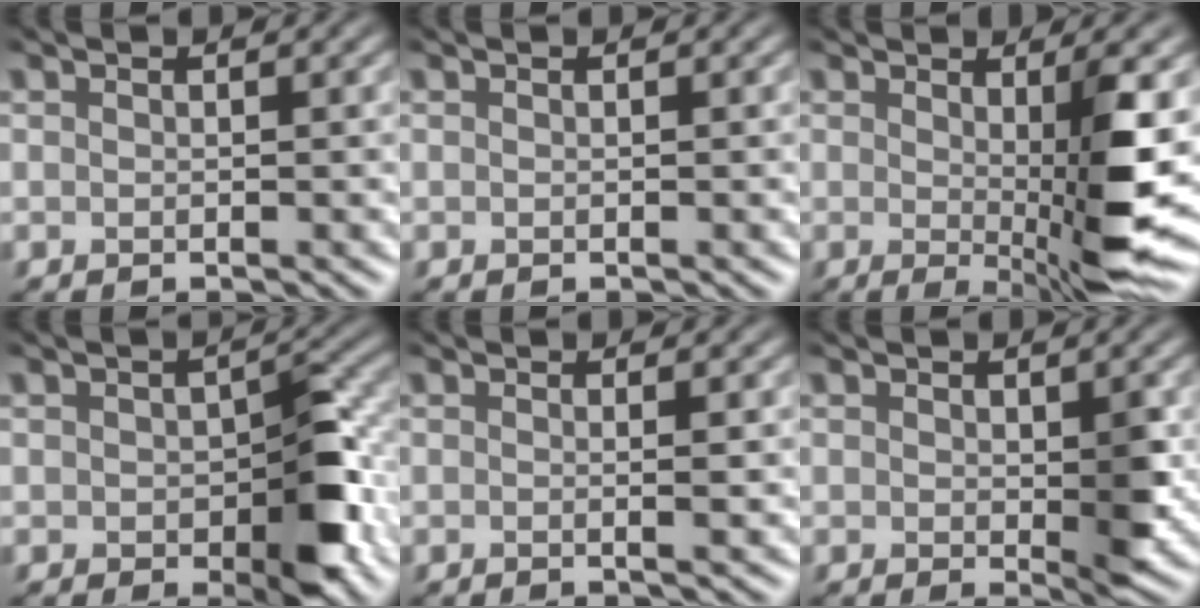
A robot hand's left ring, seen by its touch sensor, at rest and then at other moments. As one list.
[{"total": 0.0}, {"total": 7.3, "force": [0.0, 1.3, 7.1], "torque": [-0.100, -0.017, 0.008]}, {"total": 5.3, "force": [-1.2, 2.9, 4.3], "torque": [-0.066, -0.009, -0.010]}, {"total": 1.6, "force": [-0.2, 0.5, 1.5], "torque": [-0.024, 0.003, -0.013]}, {"total": 2.6, "force": [-0.1, 0.9, 2.4], "torque": [-0.041, -0.007, 0.004]}]